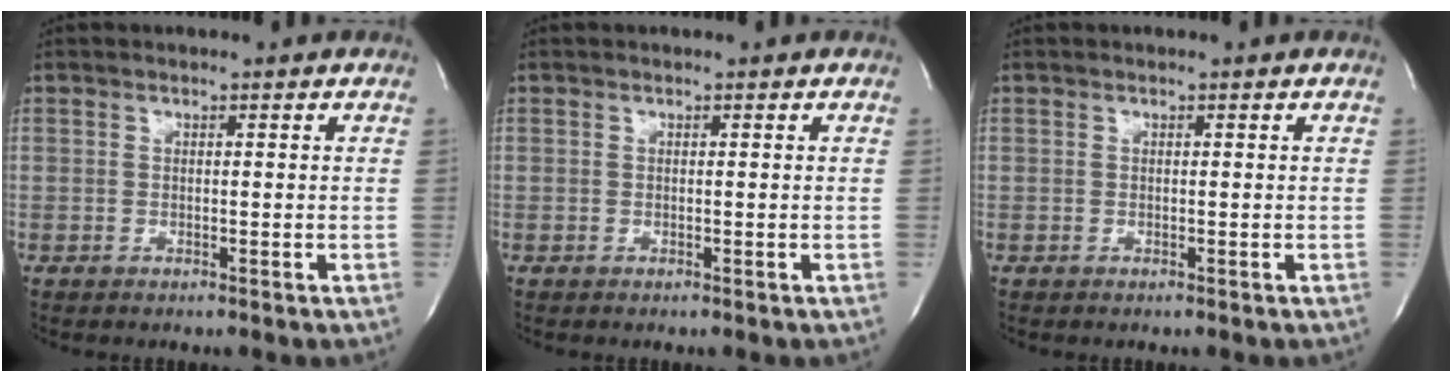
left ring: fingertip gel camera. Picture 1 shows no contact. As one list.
[{"total": 0.0}, {"total": 0.0}]